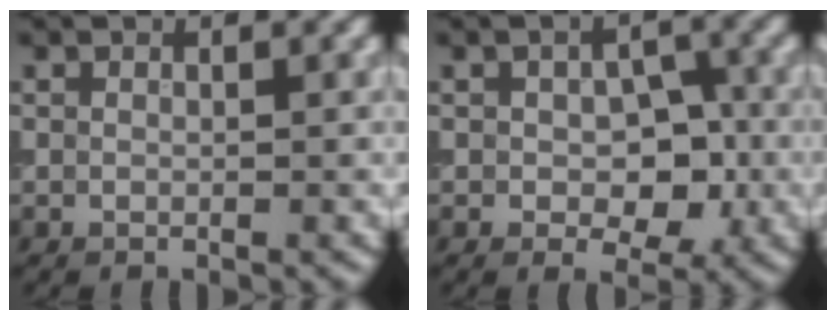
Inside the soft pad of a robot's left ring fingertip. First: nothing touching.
{"total": 4.6, "force": [-0.5, 2.8, 3.6], "torque": [-0.050, -0.005, -0.006]}